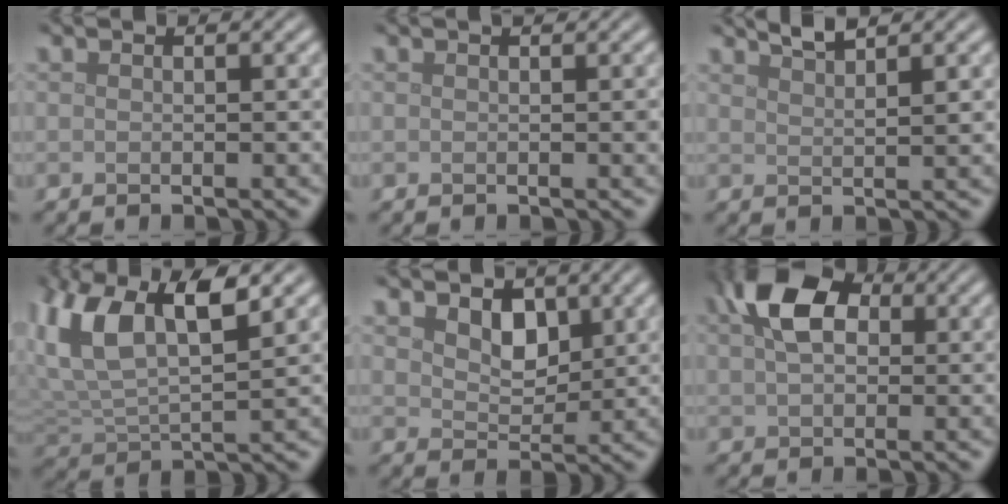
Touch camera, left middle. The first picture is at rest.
{"total": 1.0, "force": [0.4, 0.1, 0.9], "torque": [-0.008, 0.004, 0.006]}
{"total": 2.4, "force": [1.9, 0.4, 1.4], "torque": [-0.007, 0.006, 0.031]}
{"total": 9.3, "force": [4.5, 4.0, 7.1], "torque": [-0.151, 0.014, 0.076]}
{"total": 2.8, "force": [1.5, 1.8, 1.5], "torque": [-0.039, -0.009, 0.022]}
{"total": 6.5, "force": [2.2, 4.1, 4.4], "torque": [-0.095, 0.011, 0.028]}